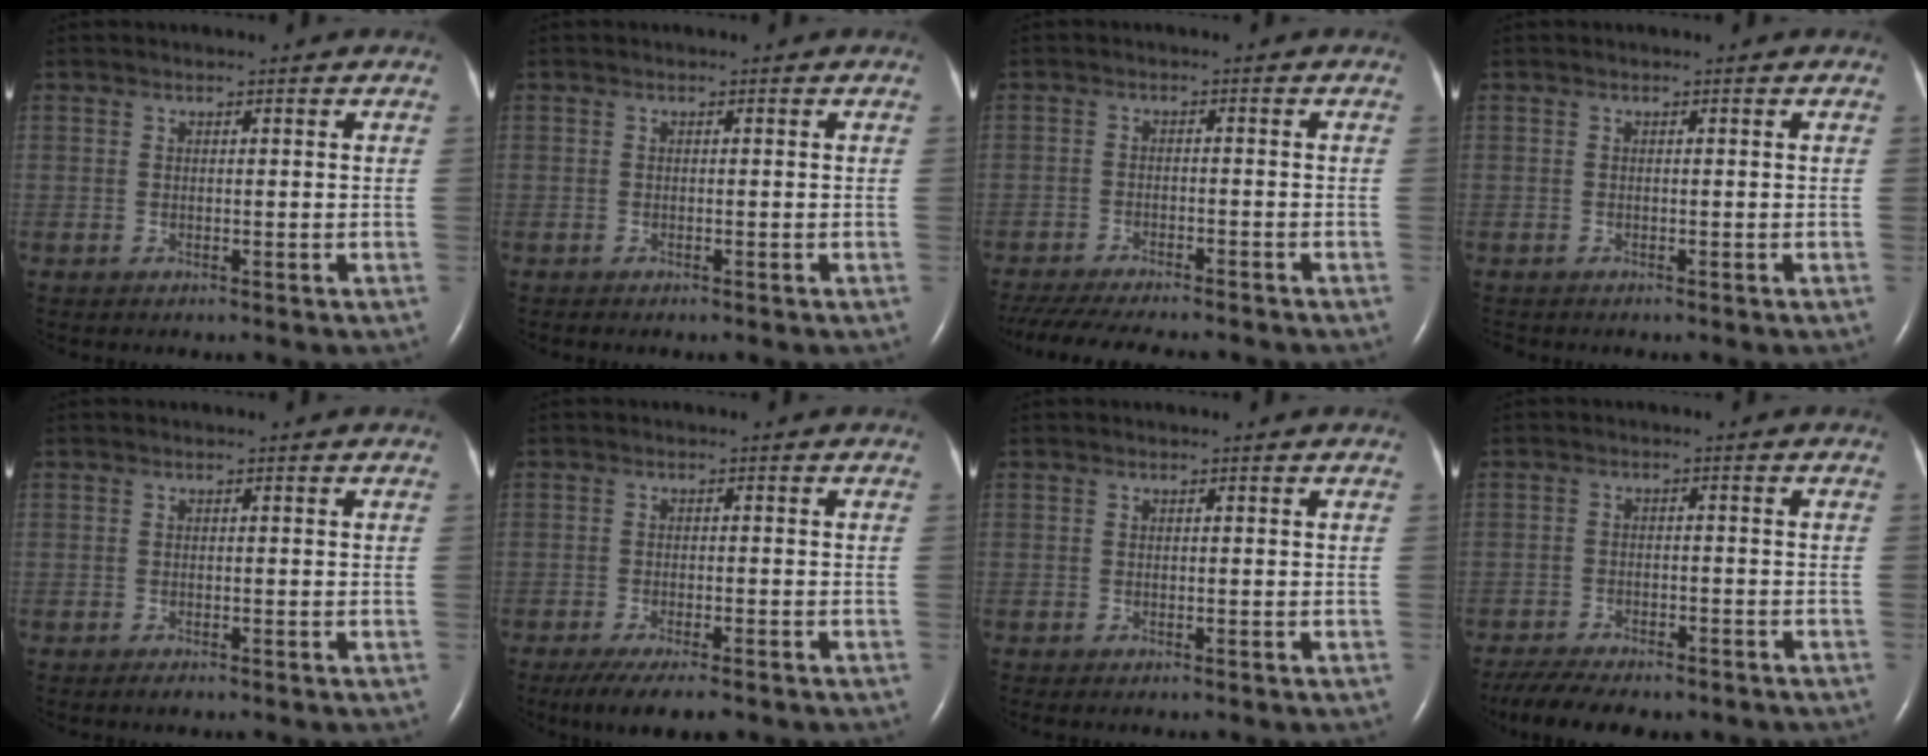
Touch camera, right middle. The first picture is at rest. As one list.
[{"total": 0.9, "force": [-0.8, 0.2, 0.5], "torque": [-0.009, -0.002, -0.008]}, {"total": 16.2, "force": [-14.1, 3.3, 7.2], "torque": [-0.162, -0.029, -0.198]}, {"total": 0.0}, {"total": 0.7, "force": [-0.6, 0.2, 0.4], "torque": [-0.010, -0.002, -0.007]}, {"total": 8.2, "force": [-6.3, 1.8, 5.0], "torque": [-0.076, -0.016, -0.095]}, {"total": 0.0}, {"total": 10.8, "force": [-8.9, 3.4, 5.1], "torque": [-0.089, -0.003, -0.129]}]